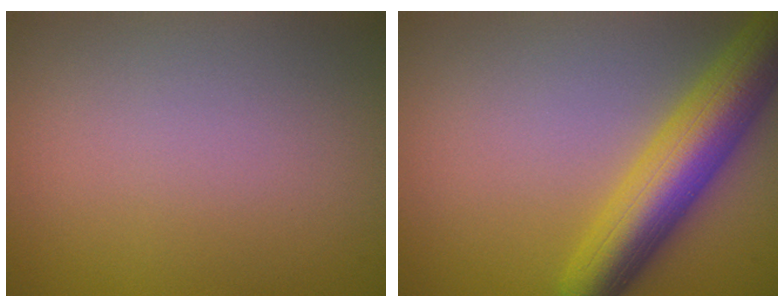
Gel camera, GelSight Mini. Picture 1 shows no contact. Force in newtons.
{"total": 8.0, "press": 8.0, "slide": 0.4}